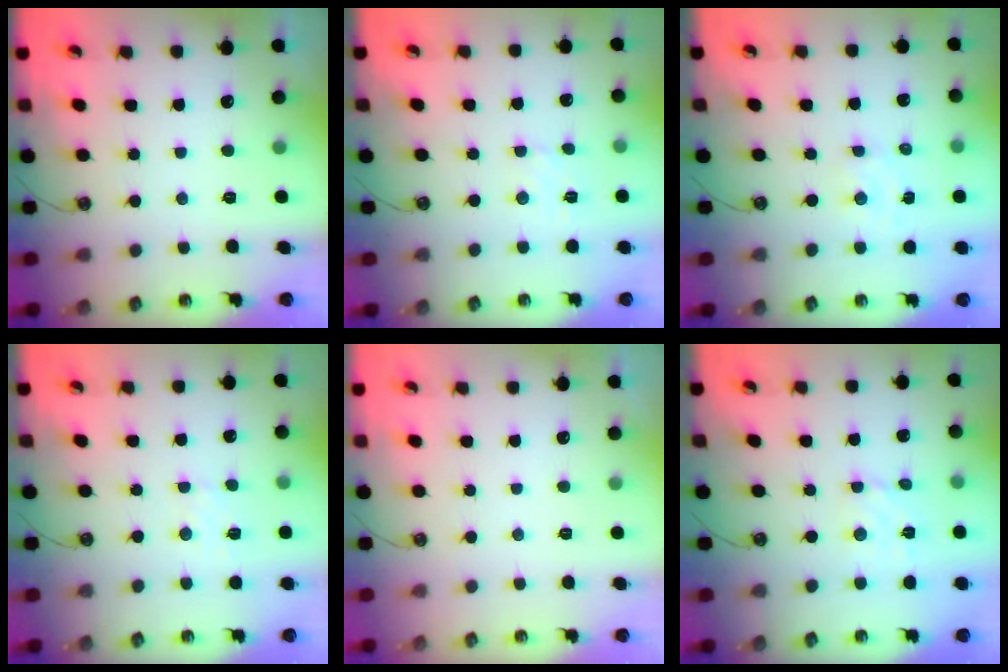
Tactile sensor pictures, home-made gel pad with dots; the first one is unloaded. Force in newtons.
{"total": 3.2, "press": 3.2, "slide": 0.4}
{"total": 2.3, "press": 2.3, "slide": 0.3}
{"total": 5.0, "press": 4.9, "slide": 0.7}
{"total": 0.0}
{"total": 3.2, "press": 3.2, "slide": 0.5}